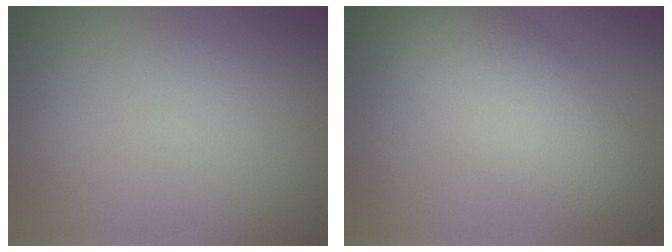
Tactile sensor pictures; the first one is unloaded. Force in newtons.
{"total": 6.4, "press": 6.4, "slide": 0.0}